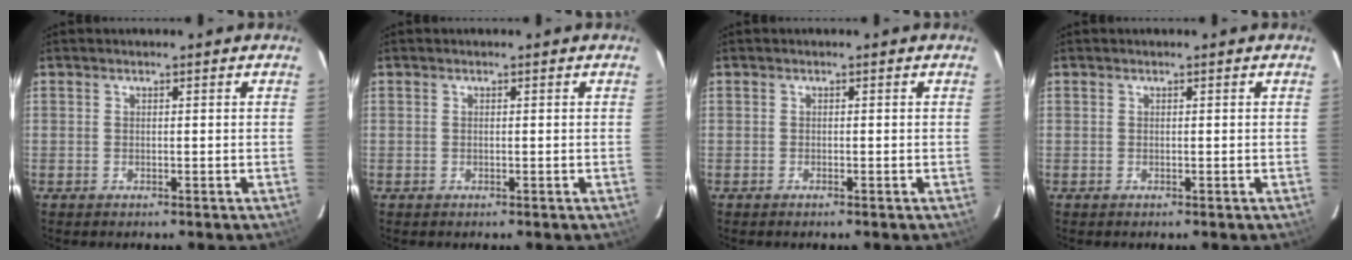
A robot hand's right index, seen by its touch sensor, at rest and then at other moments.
{"total": 0.0}
{"total": 0.0}
{"total": 0.0}